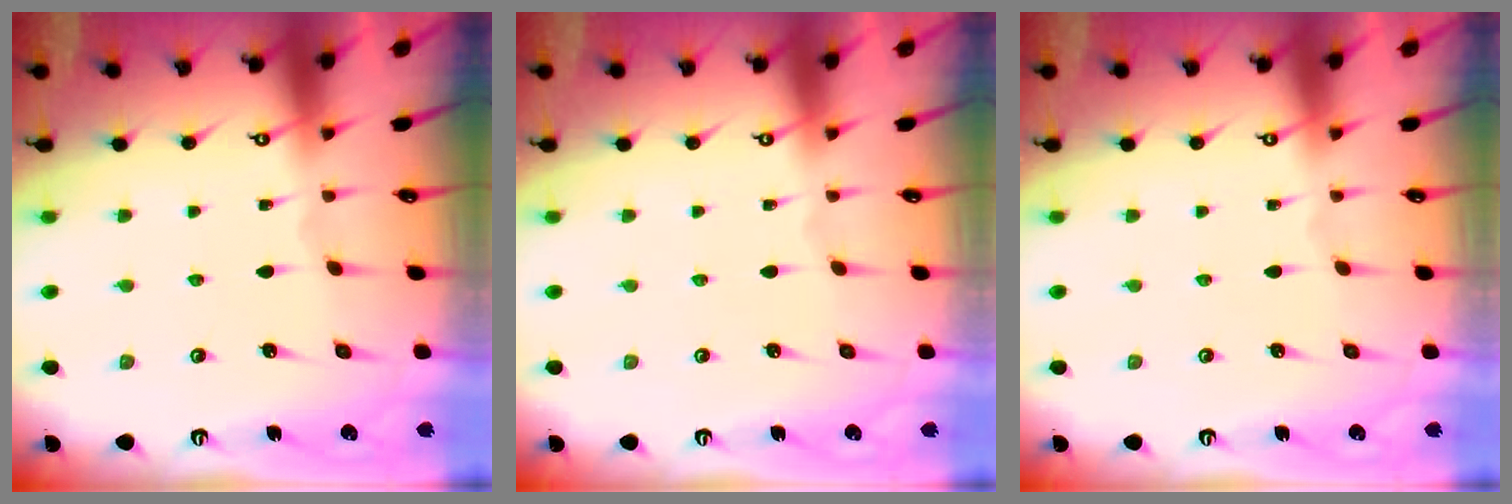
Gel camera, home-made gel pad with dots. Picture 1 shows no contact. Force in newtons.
{"total": 0.0}
{"total": 0.0}